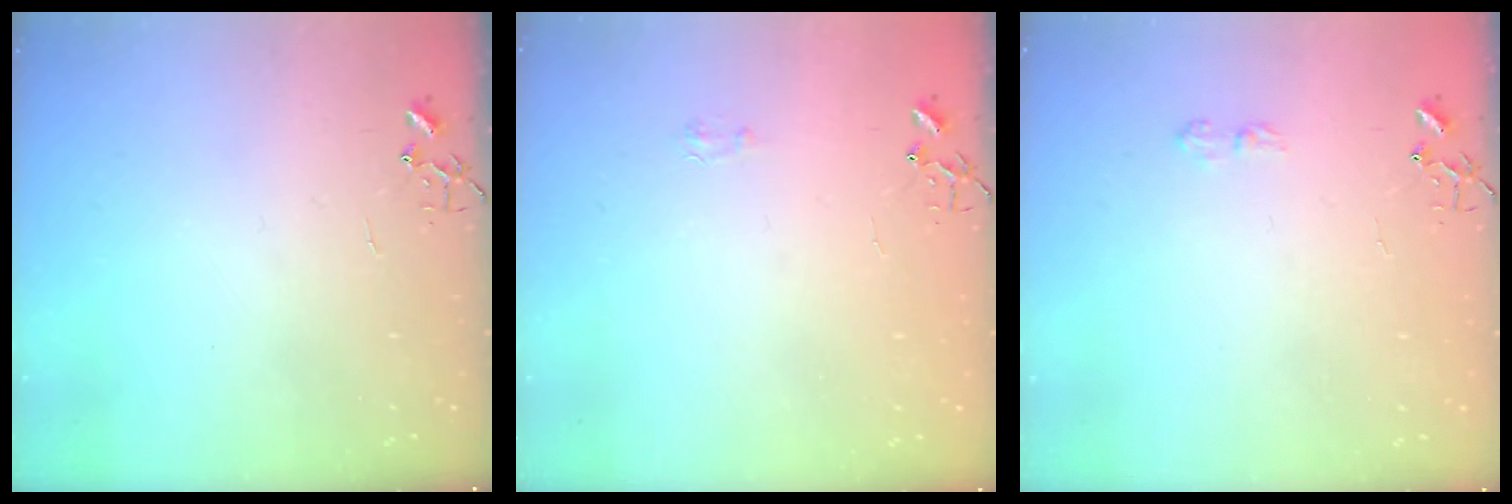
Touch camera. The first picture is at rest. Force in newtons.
{"total": 4.1, "press": 4.0, "slide": 0.7}
{"total": 6.4, "press": 6.4, "slide": 0.9}